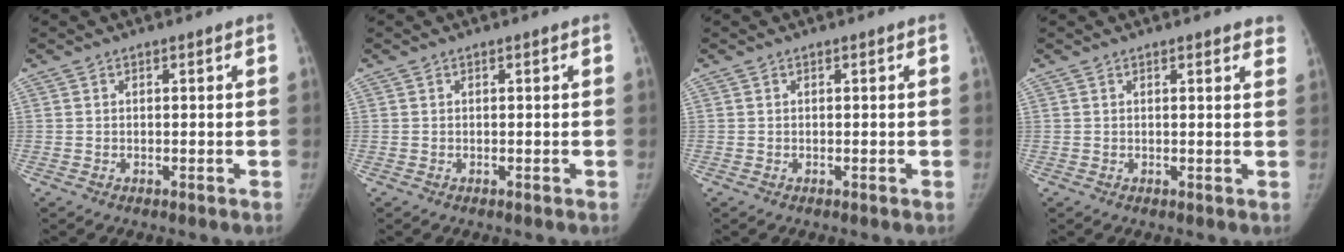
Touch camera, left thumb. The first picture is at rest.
{"total": 0.0}
{"total": 0.0}
{"total": 3.4, "force": [2.8, 1.0, 1.6], "torque": [0.000, -0.006, 0.021]}